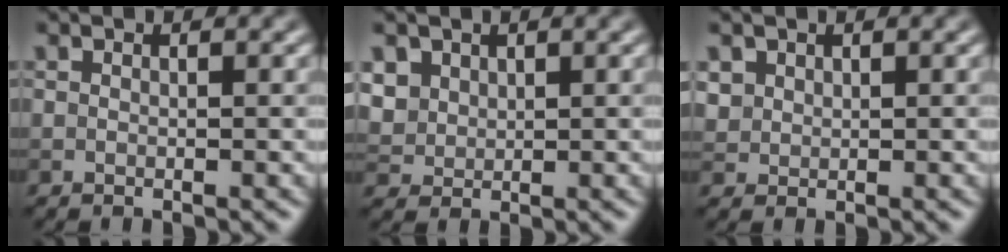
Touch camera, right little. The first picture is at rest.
{"total": 2.9, "force": [1.4, 2.3, 1.0], "torque": [-0.036, 0.001, 0.041]}
{"total": 1.3, "force": [0.7, 1.1, 0.2], "torque": [-0.006, -0.002, 0.017]}